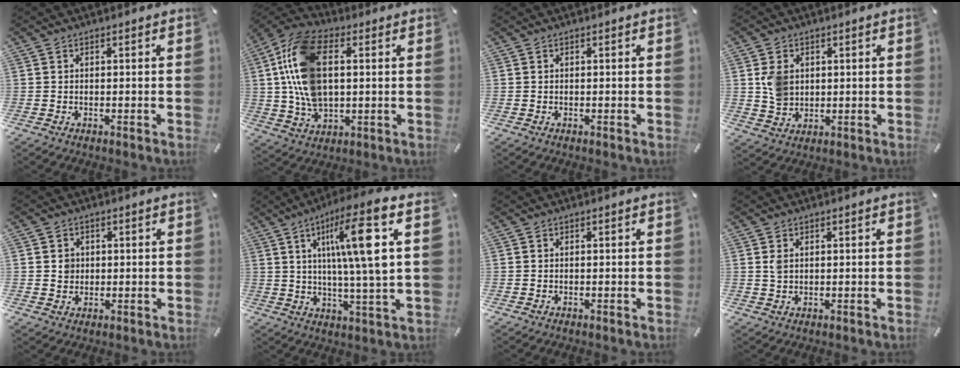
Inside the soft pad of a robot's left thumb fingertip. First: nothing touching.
{"total": 16.2, "force": [2.1, 10.7, 12.0], "torque": [-0.284, 0.005, 0.037]}
{"total": 0.0}
{"total": 6.3, "force": [1.3, 5.4, 3.0], "torque": [-0.056, 0.005, 0.024]}
{"total": 2.9, "force": [0.5, 2.9, 0.3], "torque": [0.007, 0.000, 0.004]}
{"total": 16.0, "force": [5.5, 1.9, 15.0], "torque": [-0.245, -0.015, 0.074]}
{"total": 0.0}
{"total": 1.7, "force": [0.7, 1.2, 0.9], "torque": [-0.020, 0.004, 0.012]}